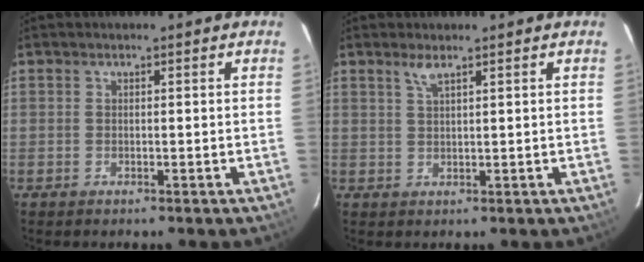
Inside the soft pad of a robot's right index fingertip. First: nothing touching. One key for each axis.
{"total": 1.8, "fx": 1.3, "fy": 0.1, "fz": 1.3, "tx": -0.027, "ty": 0.001, "tz": 0.027}